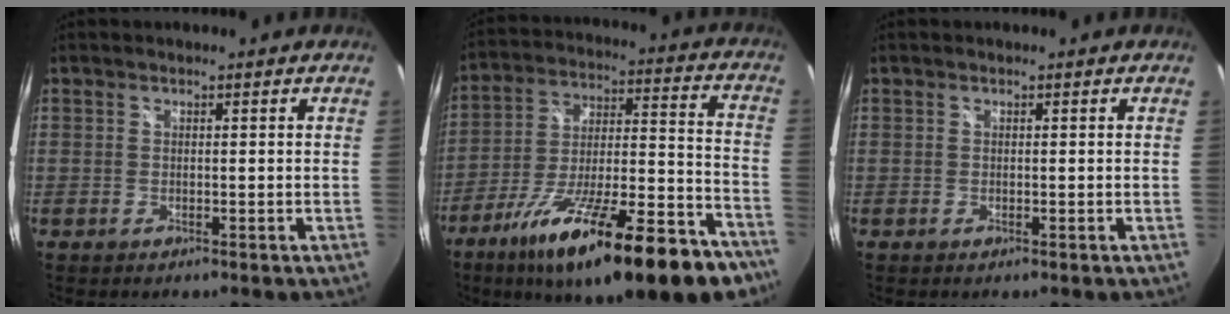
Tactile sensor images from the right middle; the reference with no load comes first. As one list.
[{"total": 28.2, "force": [-18.7, 6.8, 20.0], "torque": [-0.306, -0.041, -0.282]}, {"total": 0.0}]